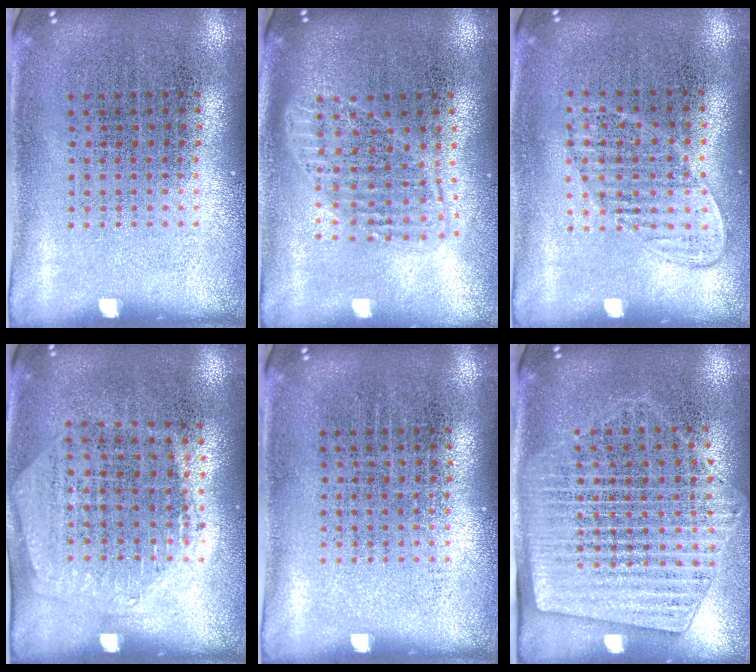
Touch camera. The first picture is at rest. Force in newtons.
{"total": 1.7, "press": 1.5, "slide": 0.9}
{"total": 1.2, "press": 1.1, "slide": 0.5}
{"total": 1.4, "press": 1.2, "slide": 0.6}
{"total": 0.0}
{"total": 1.8, "press": 1.5, "slide": 1.0}